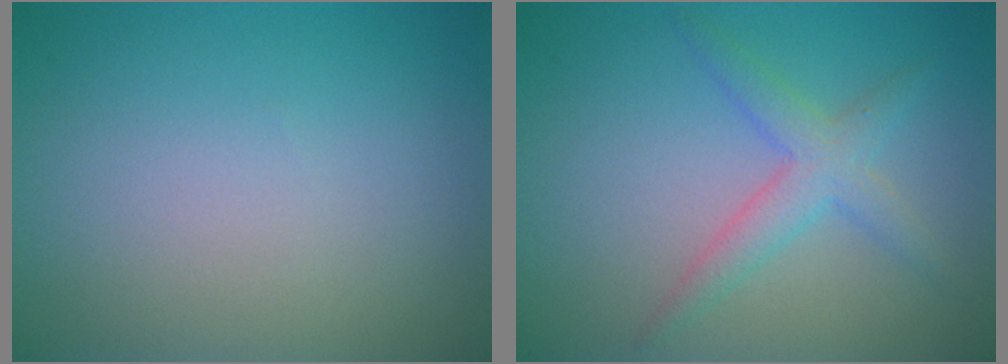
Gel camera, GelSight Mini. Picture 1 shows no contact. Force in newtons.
{"total": 2.9, "press": 2.9, "slide": 0.1}